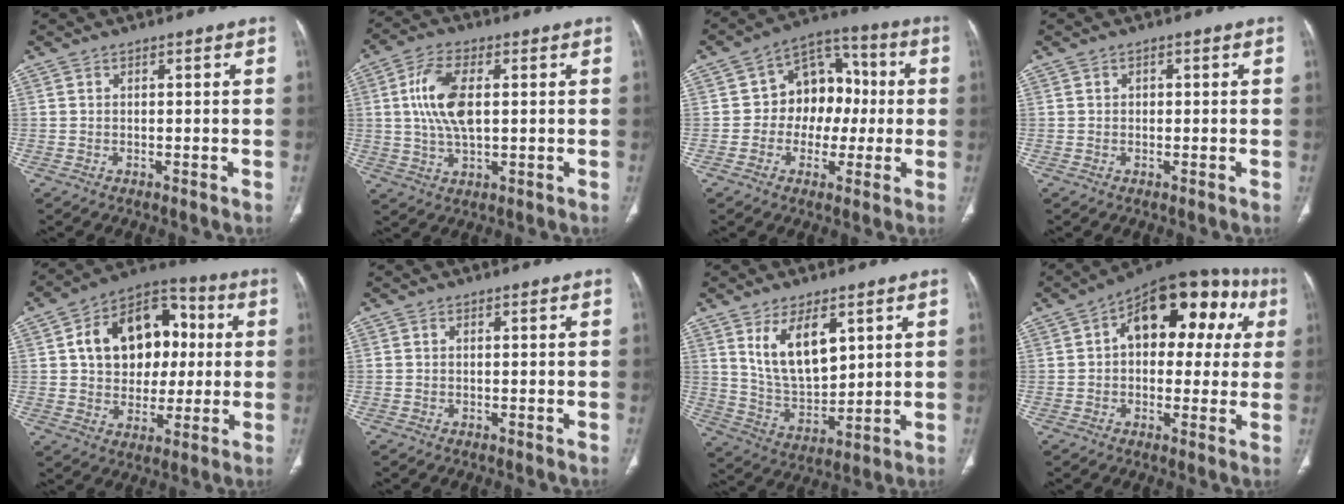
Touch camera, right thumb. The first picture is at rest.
{"total": 10.3, "force": [1.5, 5.0, 8.9], "torque": [-0.185, 0.001, 0.029]}
{"total": 12.2, "force": [-0.1, 9.5, 7.7], "torque": [-0.065, 0.034, -0.010]}
{"total": 0.8, "force": [0.2, 0.6, 0.4], "torque": [-0.002, 0.002, 0.000]}
{"total": 18.4, "force": [3.1, 13.2, 12.4], "torque": [-0.153, 0.022, 0.049]}
{"total": 0.0}
{"total": 12.0, "force": [5.3, 6.0, 8.9], "torque": [-0.137, -0.035, 0.116]}
{"total": 19.4, "force": [5.0, 11.1, 15.1], "torque": [-0.154, 0.035, 0.059]}